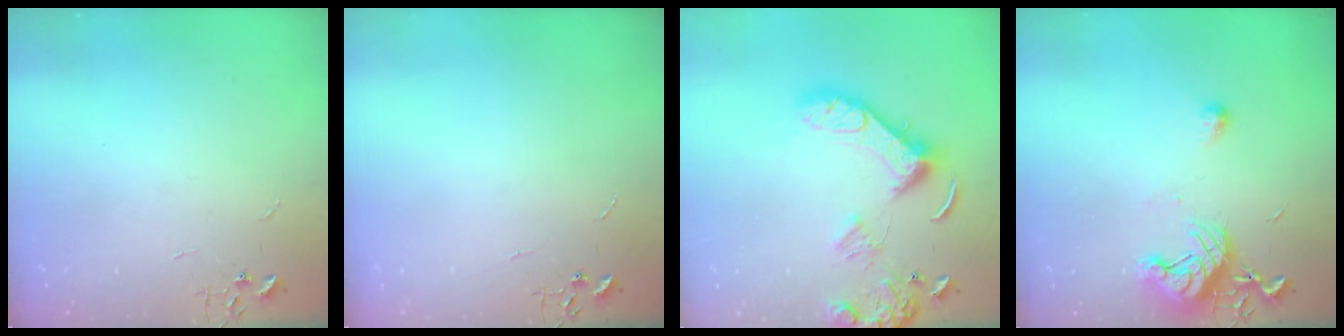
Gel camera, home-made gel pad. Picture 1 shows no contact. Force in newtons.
{"total": 0.0}
{"total": 15.1, "press": 15.0, "slide": 1.8}
{"total": 11.2, "press": 11.1, "slide": 1.4}